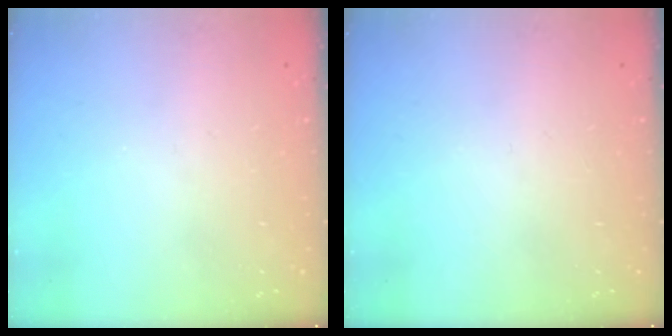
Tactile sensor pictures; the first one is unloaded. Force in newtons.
{"total": 0.0}